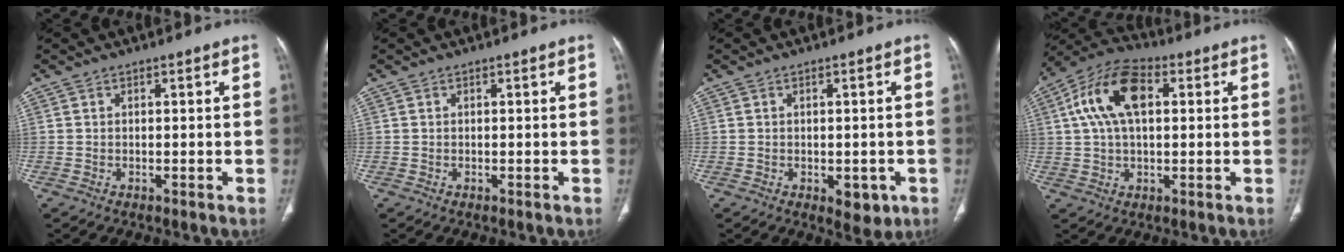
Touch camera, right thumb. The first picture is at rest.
{"total": 0.0}
{"total": 4.6, "force": [-1.6, 2.5, 3.5], "torque": [-0.026, -0.001, -0.011]}
{"total": 13.4, "force": [3.3, 7.3, 10.8], "torque": [-0.208, 0.025, 0.054]}